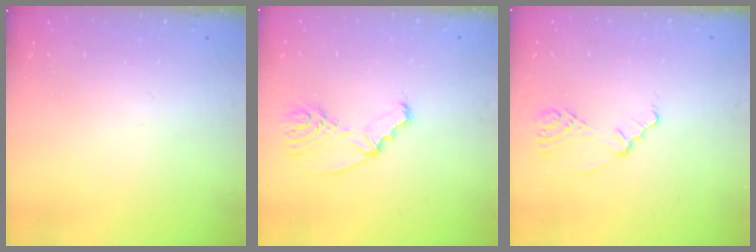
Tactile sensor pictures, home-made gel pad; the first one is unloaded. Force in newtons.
{"total": 6.8, "press": 5.7, "slide": 3.7}
{"total": 1.8, "press": 1.7, "slide": 0.5}